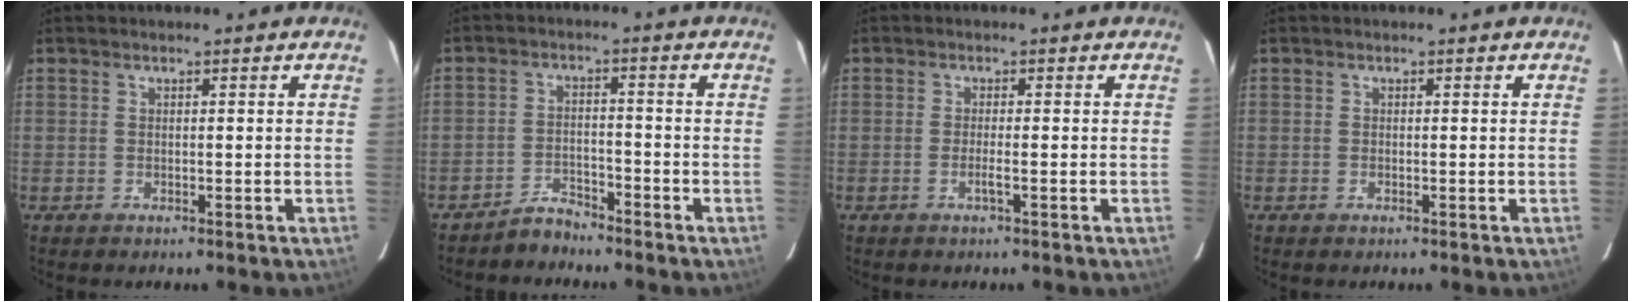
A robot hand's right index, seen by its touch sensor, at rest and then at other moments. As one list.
[{"total": 3.3, "force": [-3.2, 0.9, 0.0], "torque": [0.001, -0.006, -0.058]}, {"total": 1.5, "force": [-0.6, -0.2, 1.3], "torque": [-0.027, -0.001, -0.013]}, {"total": 0.0}]